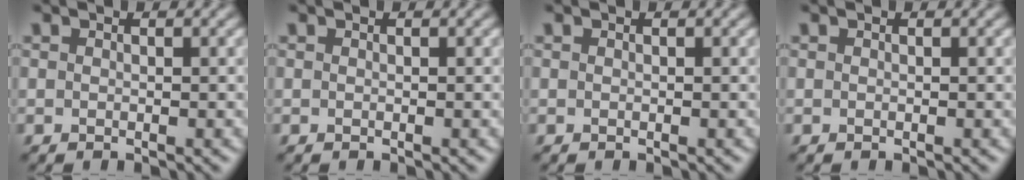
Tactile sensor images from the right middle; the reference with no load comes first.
{"total": 0.0}
{"total": 0.0}
{"total": 0.0}